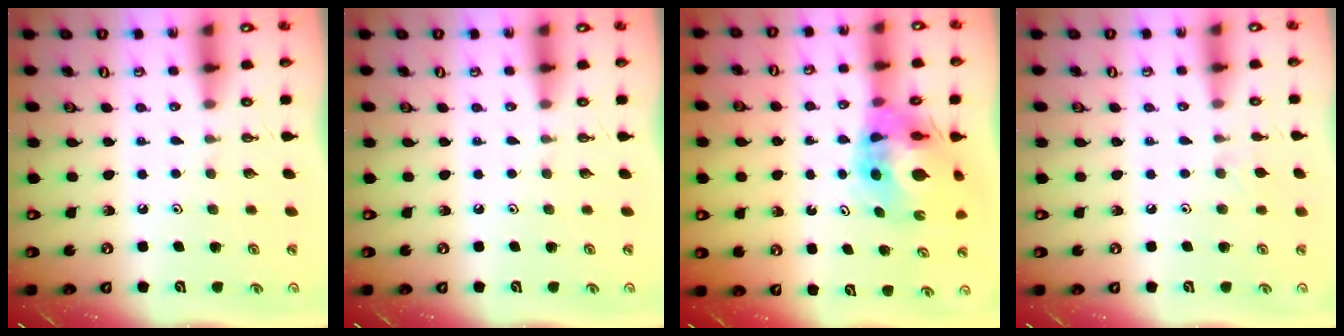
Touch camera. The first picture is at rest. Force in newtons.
{"total": 0.0}
{"total": 13.2, "press": 13.1, "slide": 1.5}
{"total": 5.1, "press": 5.1, "slide": 0.8}